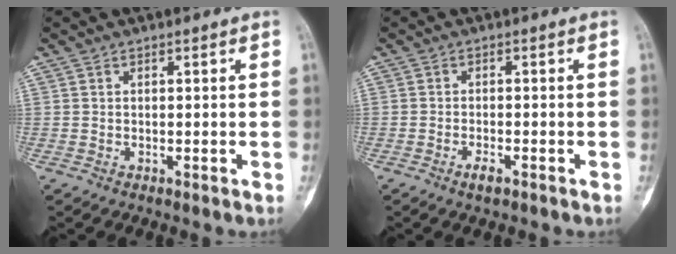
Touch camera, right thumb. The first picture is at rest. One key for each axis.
{"total": 2.1, "fx": -1.4, "fy": 0.6, "fz": 1.5, "tx": -0.027, "ty": 0.005, "tz": -0.025}